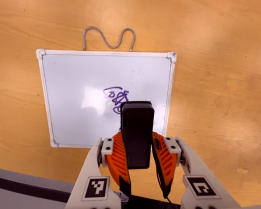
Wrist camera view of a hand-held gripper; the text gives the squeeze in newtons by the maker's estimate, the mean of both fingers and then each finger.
{"total": 7.6, "left": 5.8, "right": 9.4}